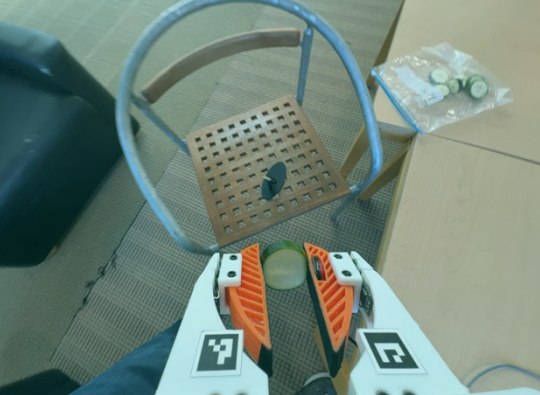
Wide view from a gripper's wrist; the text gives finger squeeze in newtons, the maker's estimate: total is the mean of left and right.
{"total": 10.2, "left": 10.1, "right": 10.3}